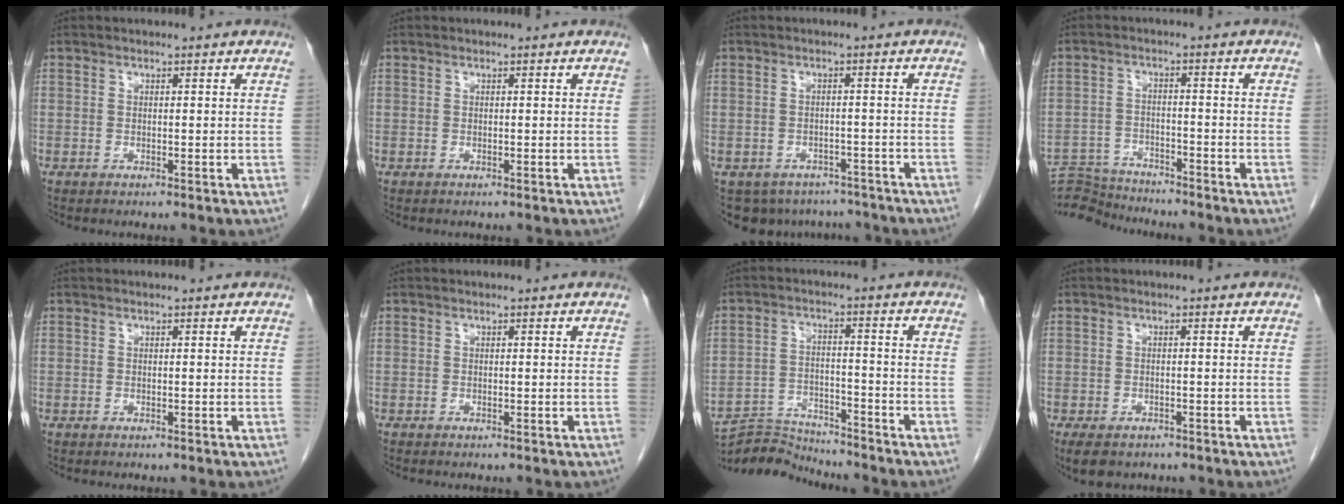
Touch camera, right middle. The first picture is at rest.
{"total": 0.0}
{"total": 8.7, "force": [-7.0, 5.0, 1.4], "torque": [-0.018, 0.006, -0.083]}
{"total": 8.2, "force": [-8.2, 0.6, 0.0], "torque": [0.002, 0.004, -0.143]}
{"total": 0.0}
{"total": 0.0}
{"total": 8.5, "force": [-8.5, 0.4, -0.1], "torque": [0.000, 0.002, -0.151]}
{"total": 5.8, "force": [-4.3, 3.1, 2.5], "torque": [-0.034, -0.005, -0.058]}